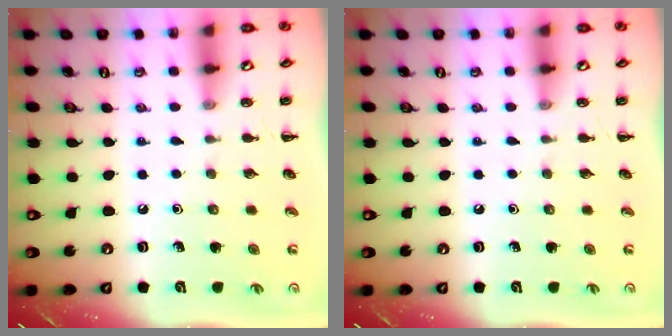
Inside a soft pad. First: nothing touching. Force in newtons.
{"total": 0.0}